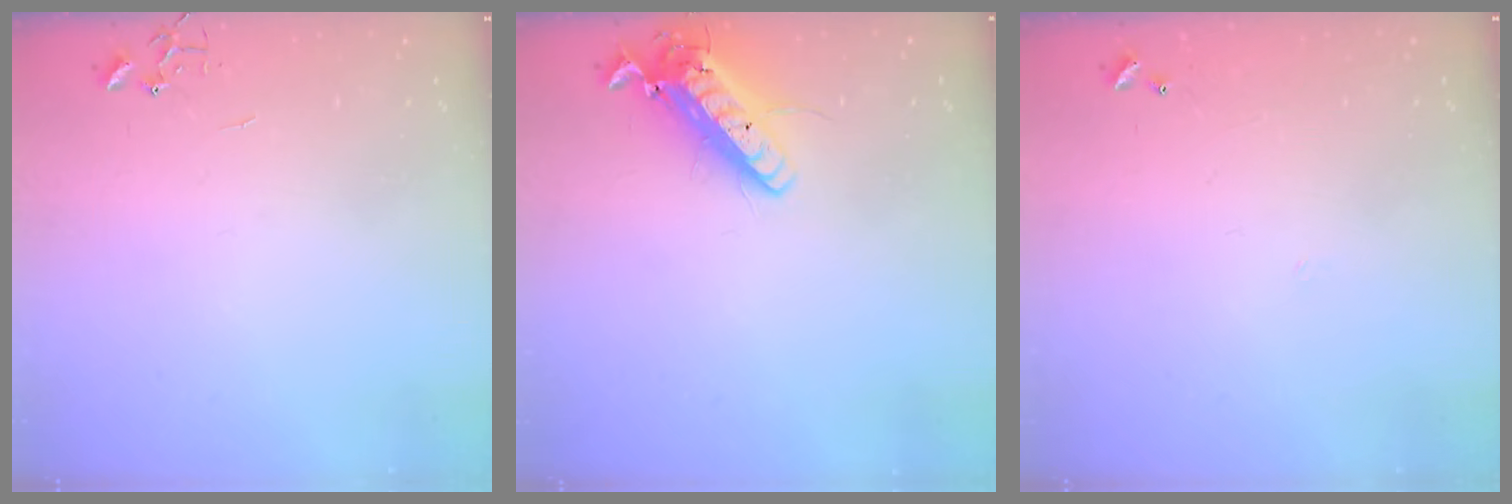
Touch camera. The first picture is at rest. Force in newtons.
{"total": 15.3, "press": 15.1, "slide": 2.8}
{"total": 4.5, "press": 4.4, "slide": 0.4}